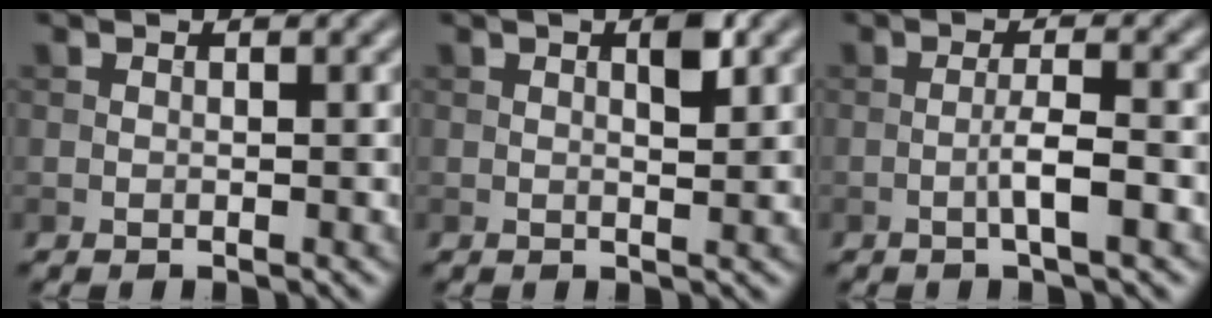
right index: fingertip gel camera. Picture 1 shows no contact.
{"total": 2.2, "force": [0.9, 0.5, 2.0], "torque": [-0.032, 0.002, 0.014]}
{"total": 2.6, "force": [-0.9, 0.2, 2.5], "torque": [-0.045, 0.007, -0.020]}